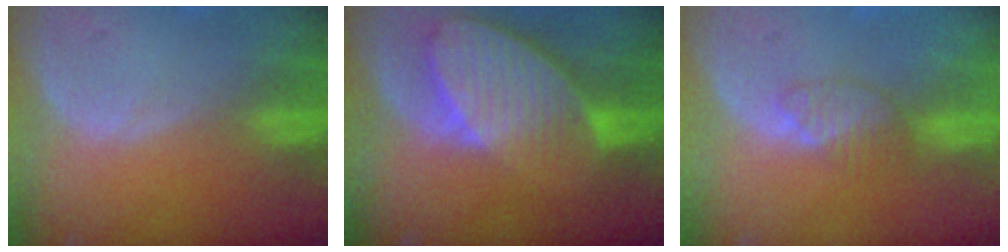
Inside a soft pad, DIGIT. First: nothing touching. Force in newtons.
{"total": 10.3, "press": 8.9, "slide": 5.1}
{"total": 3.5, "press": 3.2, "slide": 1.4}